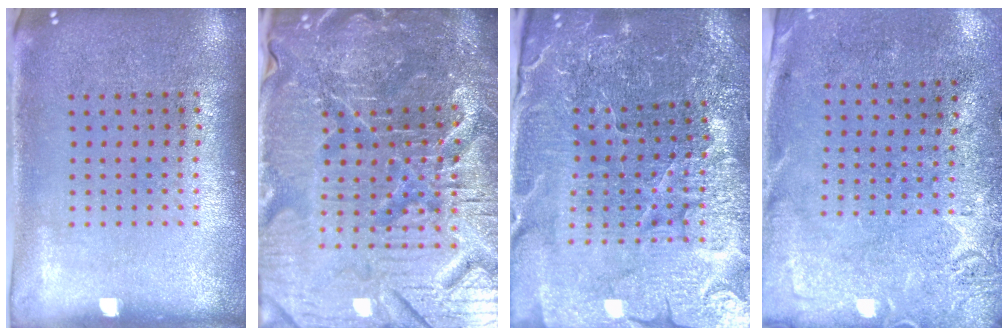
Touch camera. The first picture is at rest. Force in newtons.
{"total": 7.2, "press": 6.5, "slide": 3.2}
{"total": 4.9, "press": 4.7, "slide": 1.4}
{"total": 2.8, "press": 2.2, "slide": 1.8}